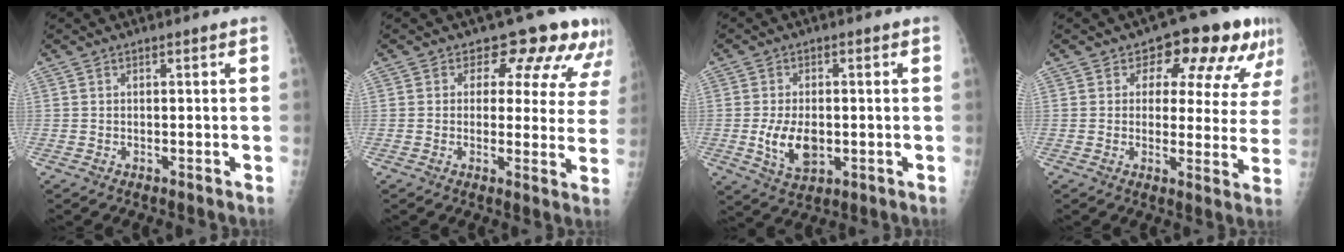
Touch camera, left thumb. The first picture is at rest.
{"total": 10.7, "force": [8.2, 6.0, 3.3], "torque": [0.018, -0.034, 0.067]}
{"total": 7.9, "force": [-1.2, 4.8, 6.2], "torque": [-0.102, -0.011, -0.013]}
{"total": 12.6, "force": [7.3, 7.2, 7.3], "torque": [-0.039, -0.024, 0.079]}